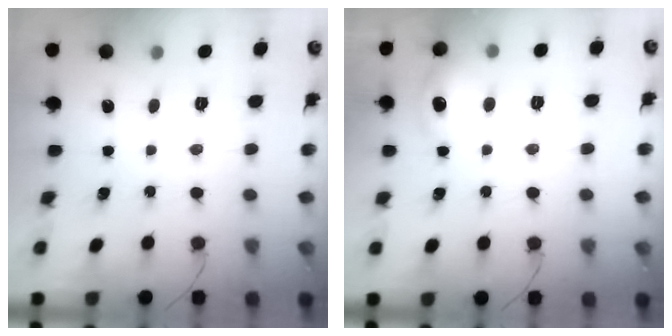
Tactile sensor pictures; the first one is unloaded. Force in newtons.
{"total": 9.6, "press": 9.3, "slide": 2.4}